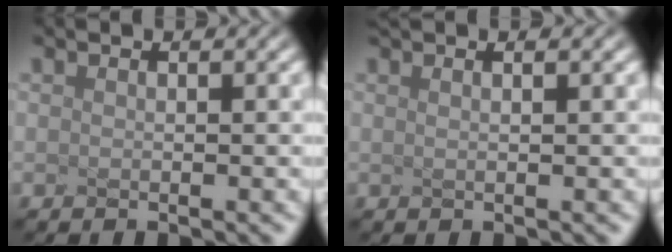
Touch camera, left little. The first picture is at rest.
{"total": 2.1, "force": [1.1, 0.9, 1.6], "torque": [-0.022, 0.032, 0.010]}